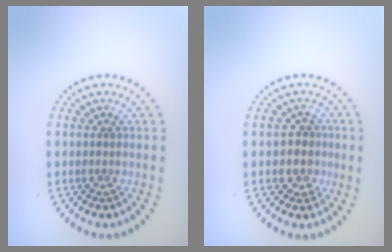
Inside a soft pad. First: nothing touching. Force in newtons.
{"total": 1.7, "press": 1.5, "slide": 0.8}